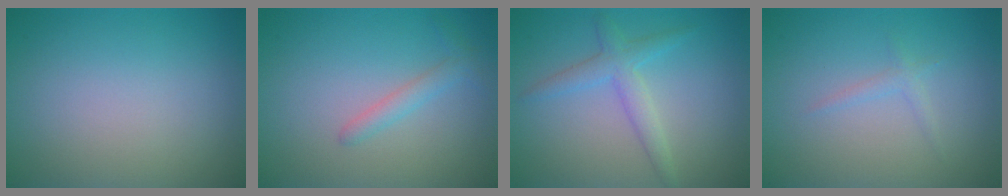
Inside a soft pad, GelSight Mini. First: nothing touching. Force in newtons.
{"total": 1.5, "press": 1.5, "slide": 0.1}
{"total": 2.6, "press": 2.6, "slide": 0.1}
{"total": 0.9, "press": 0.9, "slide": 0.1}